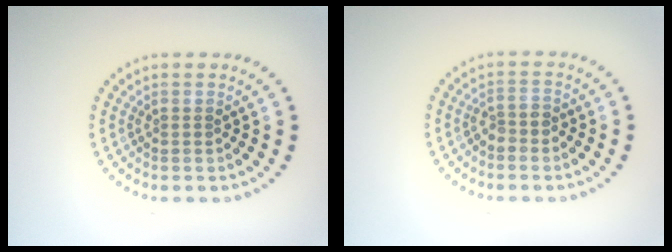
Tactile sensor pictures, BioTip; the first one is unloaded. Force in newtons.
{"total": 1.6, "press": 1.3, "slide": 0.9}